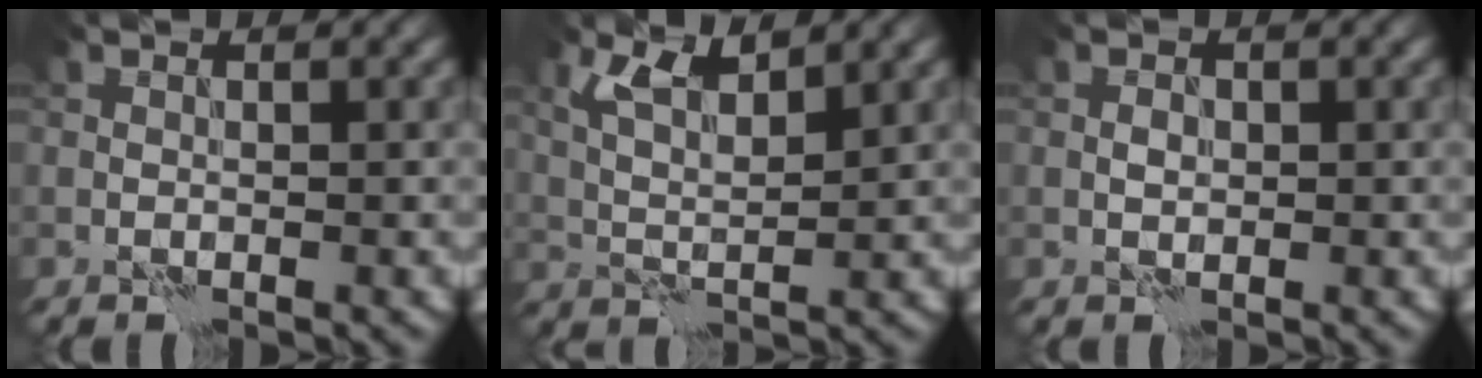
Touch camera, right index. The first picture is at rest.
{"total": 3.8, "force": [2.3, 1.2, 2.8], "torque": [-0.064, 0.002, 0.045]}
{"total": 1.0, "force": [0.0, 0.7, 0.7], "torque": [-0.011, 0.003, -0.003]}